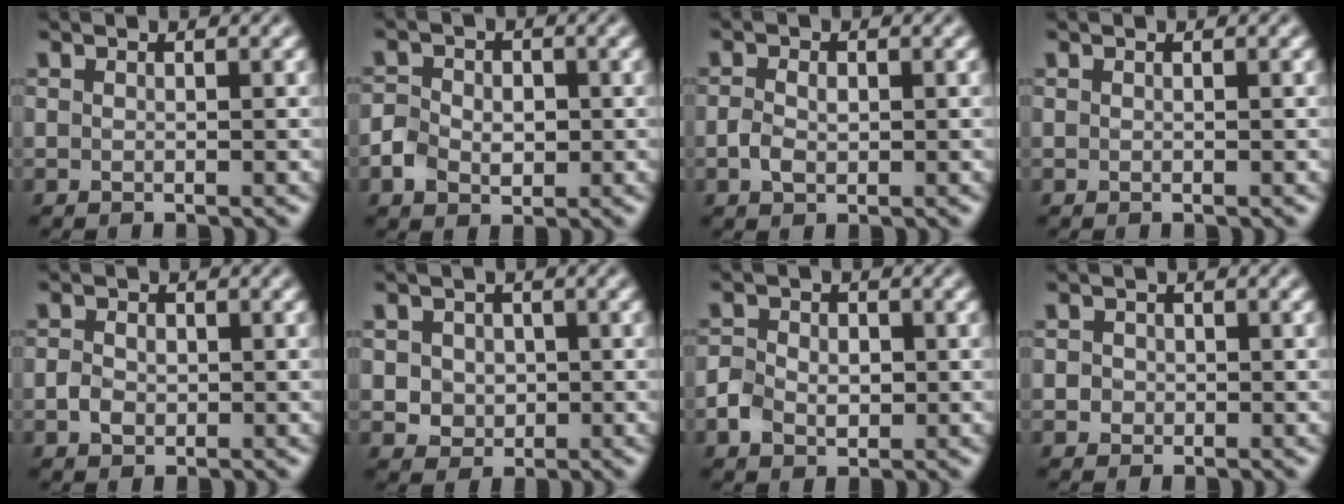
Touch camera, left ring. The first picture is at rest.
{"total": 3.5, "force": [-0.9, 2.8, 1.9], "torque": [-0.030, -0.002, -0.019]}
{"total": 1.9, "force": [-0.4, 1.3, 1.3], "torque": [-0.027, 0.001, -0.008]}
{"total": 0.0}
{"total": 1.7, "force": [-0.4, 1.4, 0.9], "torque": [-0.019, 0.000, -0.011]}
{"total": 2.9, "force": [0.3, 2.6, 1.2], "torque": [-0.015, 0.002, 0.004]}
{"total": 3.2, "force": [-0.8, 2.5, 1.8], "torque": [-0.031, -0.002, -0.016]}
{"total": 1.3, "force": [0.1, 1.2, 0.4], "torque": [0.004, -0.001, -0.002]}